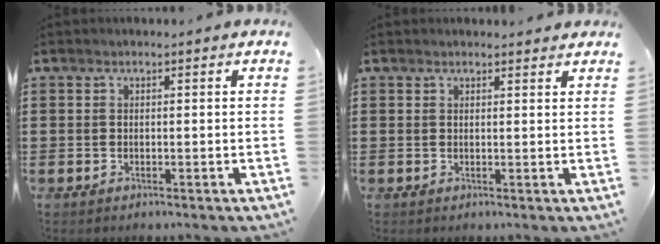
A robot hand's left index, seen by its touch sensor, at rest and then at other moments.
{"total": 1.3, "force": [1.3, 0.1, 0.2], "torque": [-0.006, 0.001, 0.026]}